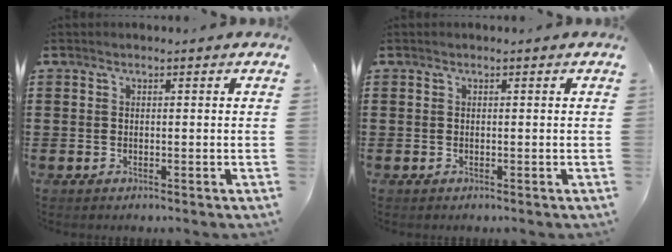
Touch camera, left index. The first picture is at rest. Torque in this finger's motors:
{"motor_torque": [0.00, 0.00, 0.00, 0.00]}